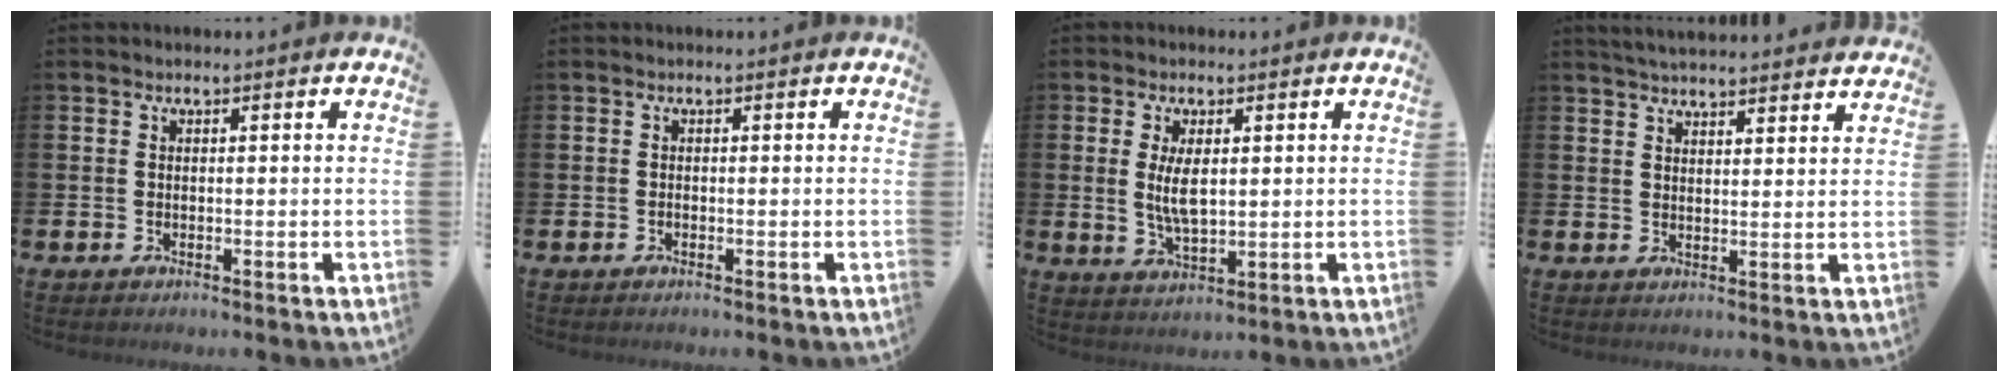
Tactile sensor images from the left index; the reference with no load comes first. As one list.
[{"total": 0.0}, {"total": 4.6, "force": [1.1, 1.8, 4.1], "torque": [-0.067, -0.003, 0.016]}, {"total": 4.1, "force": [4.1, 0.1, 0.3], "torque": [-0.015, -0.023, 0.075]}]